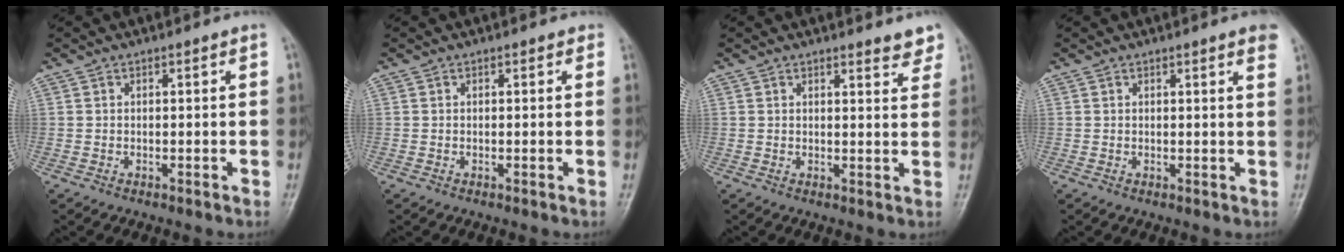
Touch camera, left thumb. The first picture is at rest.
{"total": 0.5, "force": [0.3, 0.3, 0.3], "torque": [0.001, -0.001, -0.003]}
{"total": 4.0, "force": [3.5, 1.0, 1.6], "torque": [-0.003, -0.023, 0.033]}
{"total": 3.2, "force": [2.2, 0.3, 2.2], "torque": [-0.021, -0.004, 0.020]}